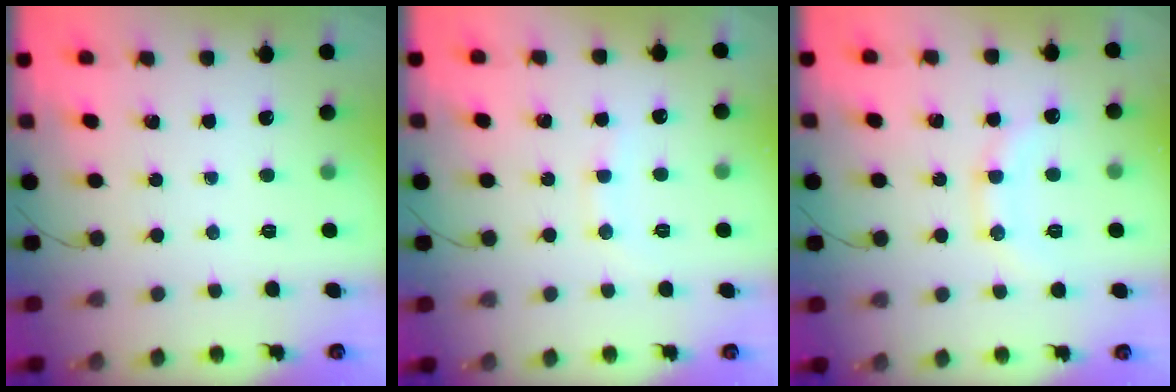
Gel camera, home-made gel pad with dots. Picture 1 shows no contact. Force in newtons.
{"total": 4.8, "press": 4.6, "slide": 1.2}
{"total": 10.7, "press": 10.7, "slide": 1.2}